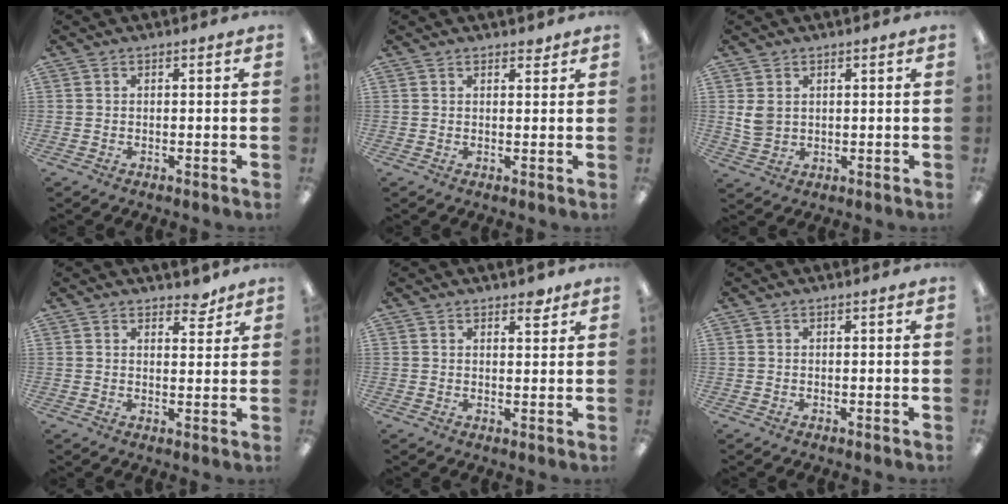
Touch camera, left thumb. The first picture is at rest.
{"total": 1.4, "force": [1.2, 0.7, 0.4], "torque": [-0.001, -0.003, 0.020]}
{"total": 4.3, "force": [1.4, 3.5, 2.2], "torque": [-0.044, -0.001, 0.025]}
{"total": 4.2, "force": [3.6, 1.9, 1.3], "torque": [0.000, -0.022, 0.060]}
{"total": 2.9, "force": [2.3, 1.3, 1.2], "torque": [-0.001, -0.011, 0.037]}
{"total": 0.0}